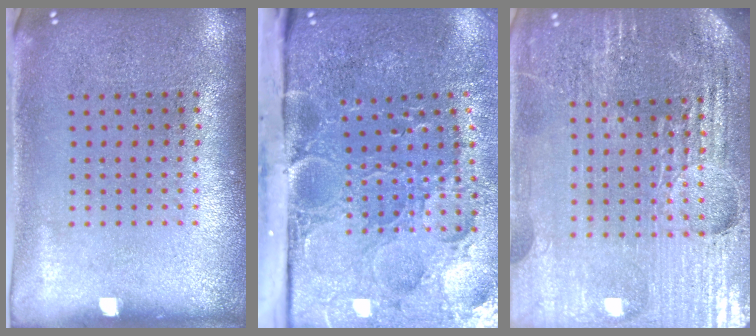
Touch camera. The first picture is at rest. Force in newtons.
{"total": 5.4, "press": 4.1, "slide": 3.4}
{"total": 5.5, "press": 5.0, "slide": 2.3}